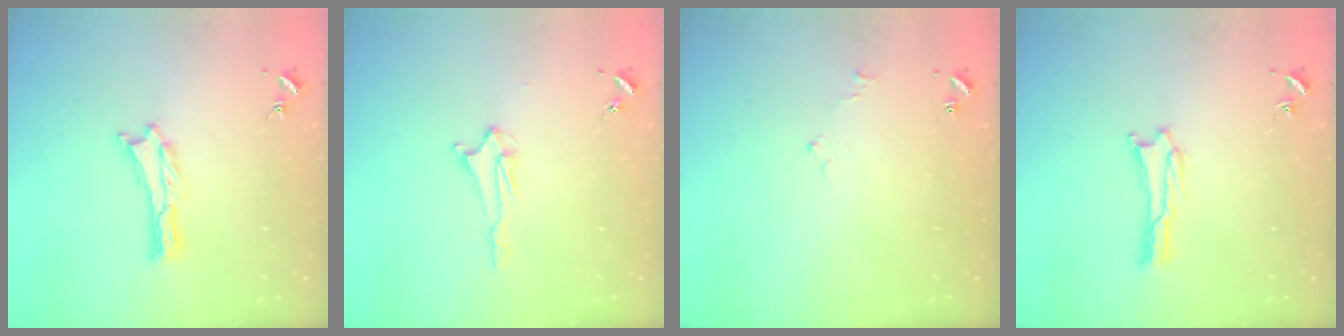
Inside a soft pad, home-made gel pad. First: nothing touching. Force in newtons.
{"total": 2.0, "press": 2.0, "slide": 0.4}
{"total": 1.6, "press": 1.5, "slide": 0.3}
{"total": 1.7, "press": 1.7, "slide": 0.1}